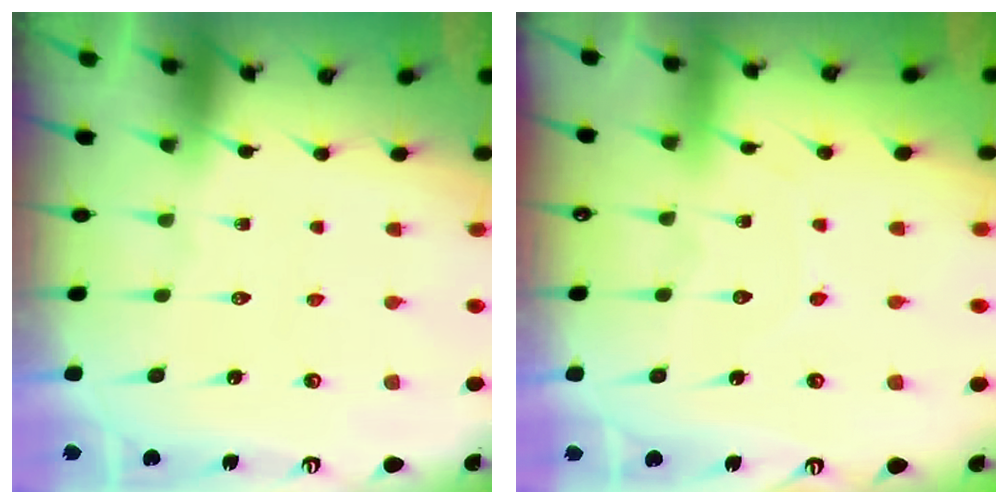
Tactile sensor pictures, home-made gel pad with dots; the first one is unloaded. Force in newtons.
{"total": 5.7, "press": 5.6, "slide": 0.8}